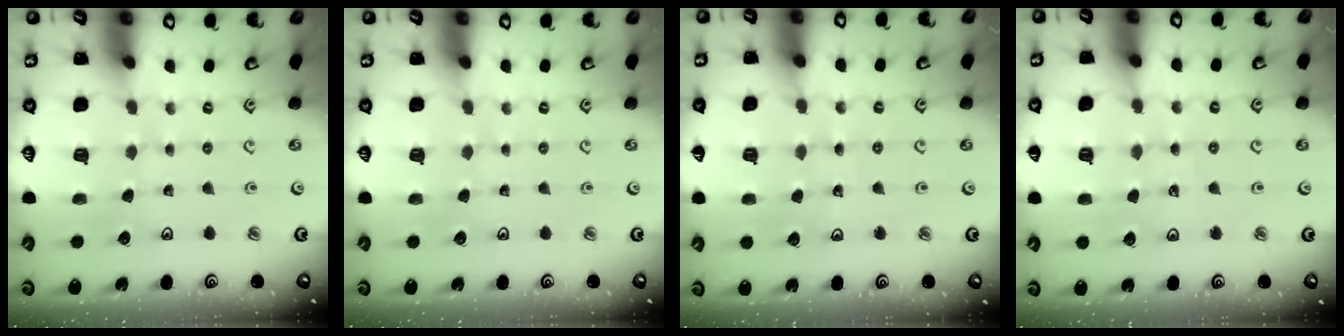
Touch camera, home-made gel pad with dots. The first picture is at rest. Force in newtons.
{"total": 0.0}
{"total": 4.4, "press": 3.8, "slide": 2.2}
{"total": 3.2, "press": 3.0, "slide": 1.3}